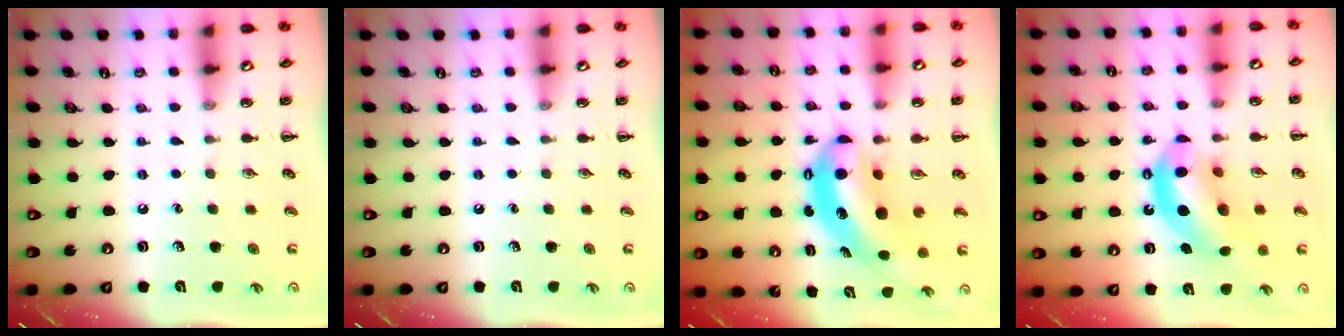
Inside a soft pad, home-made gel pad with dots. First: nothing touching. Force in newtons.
{"total": 0.0}
{"total": 8.5, "press": 8.2, "slide": 2.2}
{"total": 14.4, "press": 13.8, "slide": 4.2}